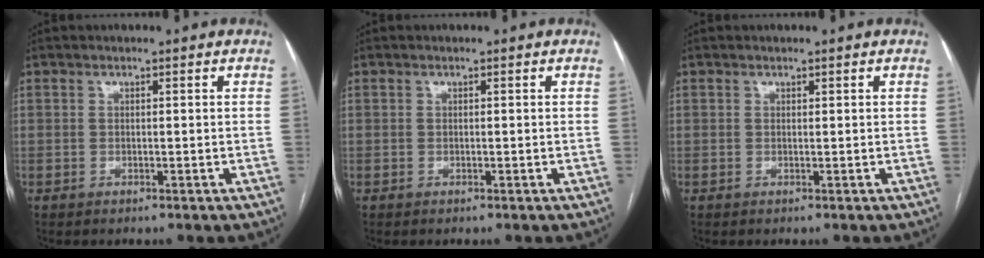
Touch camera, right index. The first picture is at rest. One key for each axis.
{"total": 0.0}
{"total": 0.0}